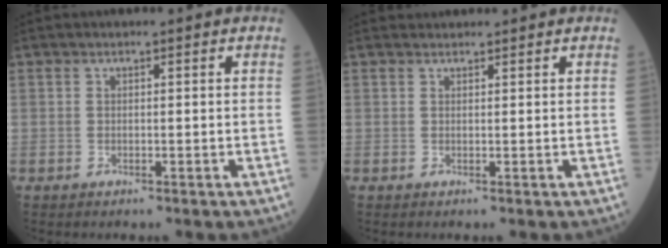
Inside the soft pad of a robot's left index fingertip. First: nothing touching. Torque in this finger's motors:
{"motor_torque": [-0.15, -0.05, -0.03, -0.01]}